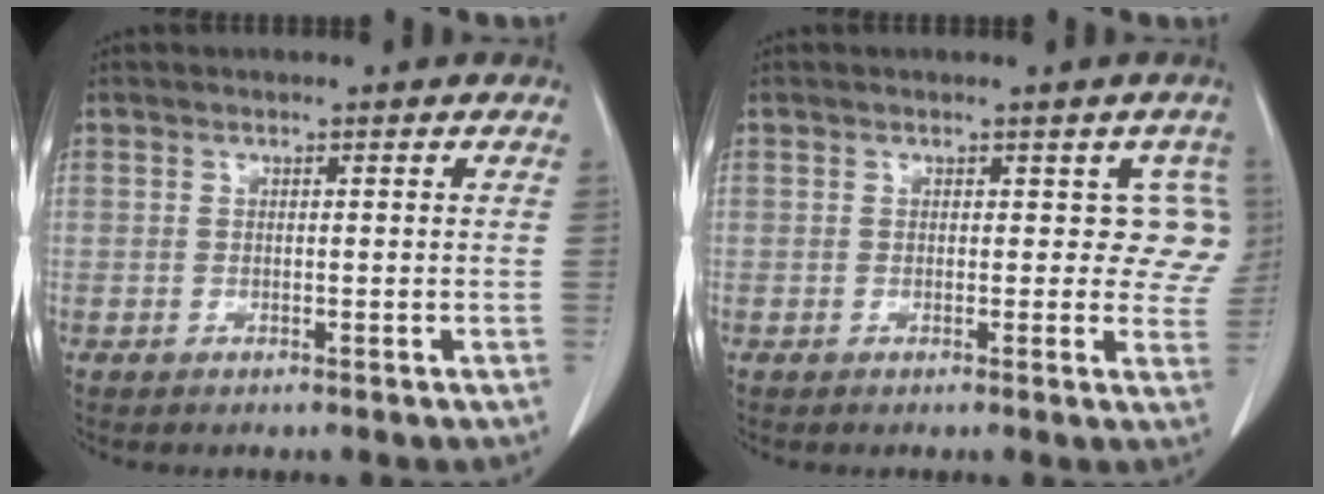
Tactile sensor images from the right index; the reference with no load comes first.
{"total": 4.7, "force": [1.3, 3.2, 3.2], "torque": [0.003, 0.009, 0.005]}